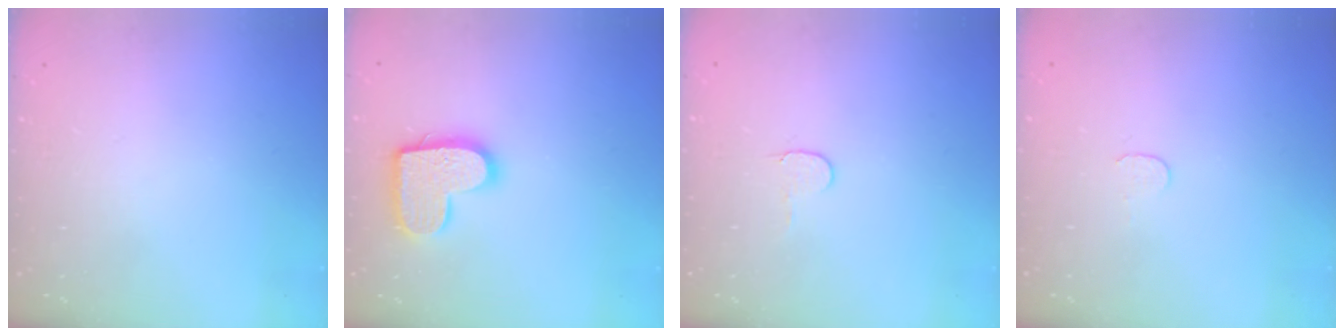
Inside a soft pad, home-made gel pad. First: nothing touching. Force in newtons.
{"total": 14.6, "press": 14.6, "slide": 0.9}
{"total": 3.6, "press": 3.6, "slide": 0.4}
{"total": 3.7, "press": 3.7, "slide": 0.3}